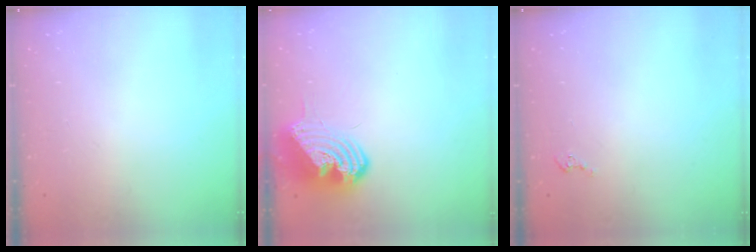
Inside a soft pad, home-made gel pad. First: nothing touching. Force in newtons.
{"total": 12.9, "press": 12.8, "slide": 1.4}
{"total": 1.6, "press": 1.6, "slide": 0.2}